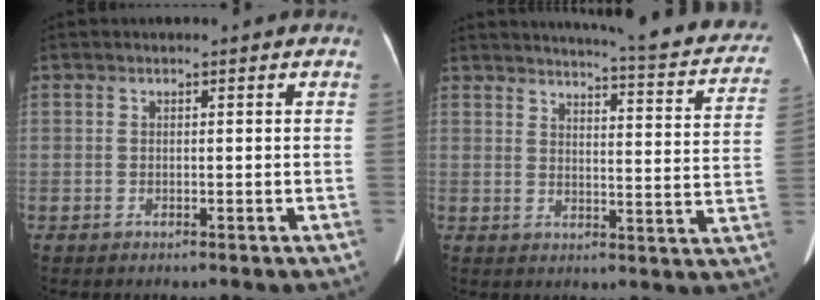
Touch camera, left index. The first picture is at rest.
{"total": 21.3, "force": [19.4, 2.2, 8.4], "torque": [-0.100, -0.062, 0.214]}